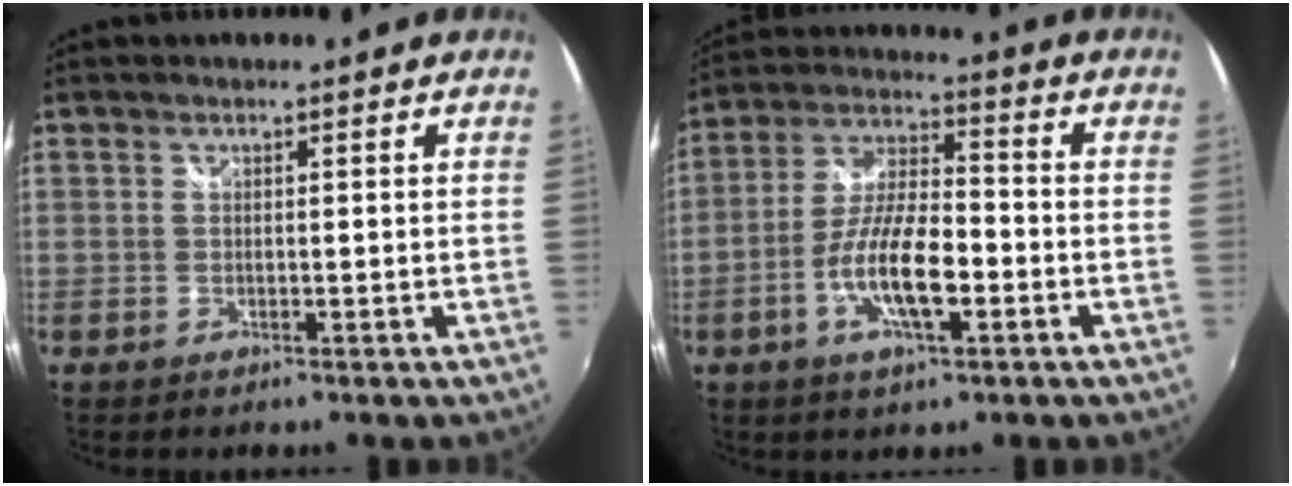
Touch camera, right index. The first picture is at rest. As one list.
[{"total": 11.9, "force": [-4.1, 3.6, 10.5], "torque": [-0.214, 0.000, -0.077]}]